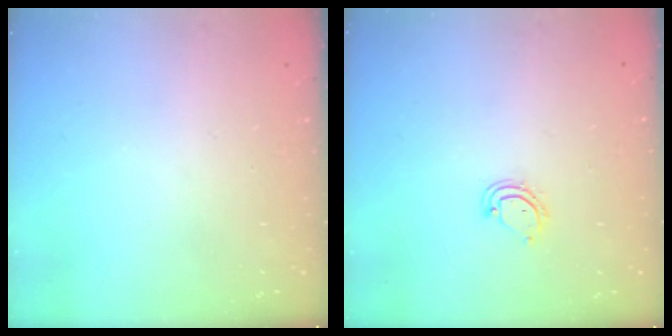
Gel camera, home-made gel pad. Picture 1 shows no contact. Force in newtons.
{"total": 5.2, "press": 5.2, "slide": 0.2}